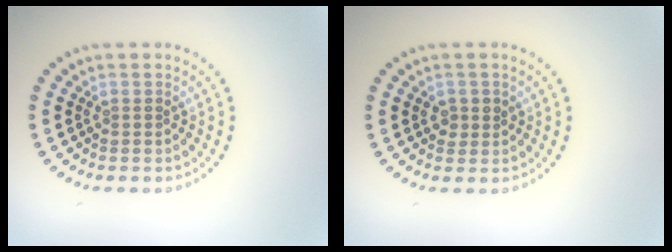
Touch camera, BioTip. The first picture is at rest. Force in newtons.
{"total": 1.3, "press": 1.3, "slide": 0.2}